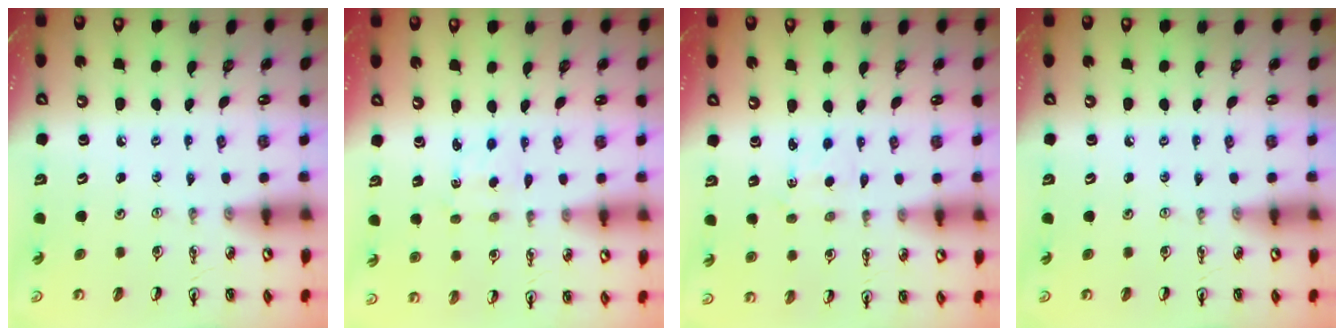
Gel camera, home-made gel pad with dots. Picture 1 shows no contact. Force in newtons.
{"total": 1.4, "press": 1.3, "slide": 0.4}
{"total": 1.4, "press": 1.4, "slide": 0.2}
{"total": 0.0}